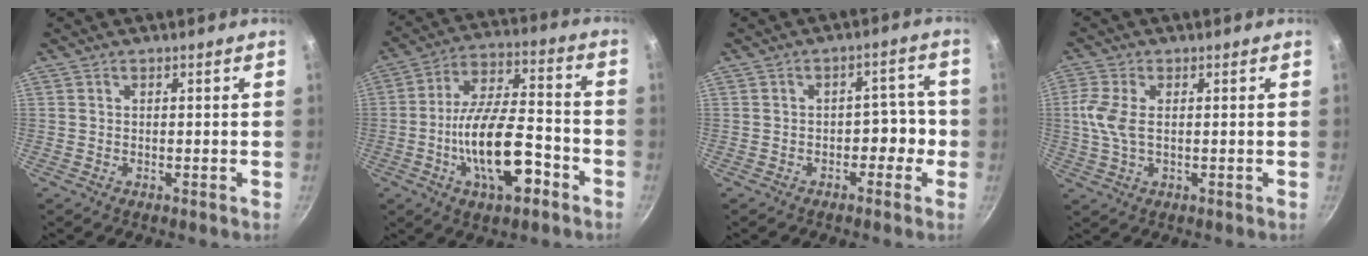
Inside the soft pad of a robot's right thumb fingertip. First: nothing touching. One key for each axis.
{"total": 17.0, "fx": -6.3, "fy": 7.2, "fz": 14.1, "tx": -0.224, "ty": 0.044, "tz": -0.109}
{"total": 5.0, "fx": -1.7, "fy": 3.4, "fz": 3.3, "tx": 0.005, "ty": 0.035, "tz": -0.026}
{"total": 6.1, "fx": 0.5, "fy": 3.3, "fz": 5.2, "tx": -0.118, "ty": 0.005, "tz": 0.006}